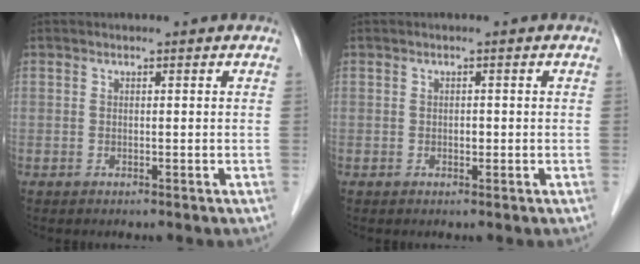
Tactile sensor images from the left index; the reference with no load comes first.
{"total": 0.7, "force": [-0.2, 0.5, 0.5], "torque": [-0.008, 0.002, -0.004]}